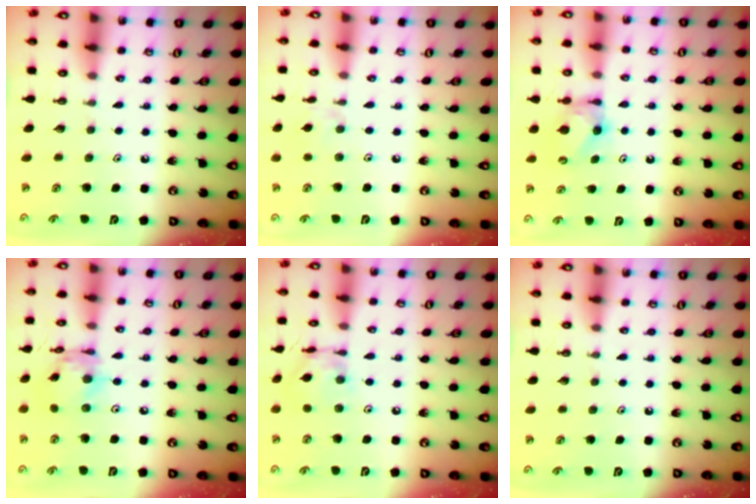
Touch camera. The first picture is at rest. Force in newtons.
{"total": 2.1, "press": 2.1, "slide": 0.5}
{"total": 7.1, "press": 7.1, "slide": 0.1}
{"total": 10.4, "press": 10.4, "slide": 0.9}
{"total": 9.8, "press": 9.7, "slide": 0.8}
{"total": 0.0}